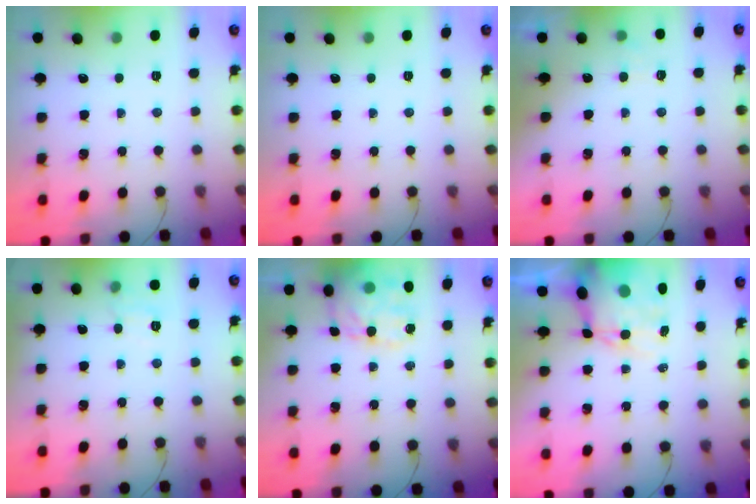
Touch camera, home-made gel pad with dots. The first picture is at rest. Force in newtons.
{"total": 0.0}
{"total": 1.6, "press": 1.2, "slide": 1.1}
{"total": 7.4, "press": 7.3, "slide": 1.6}
{"total": 14.1, "press": 13.7, "slide": 3.3}
{"total": 11.9, "press": 11.5, "slide": 2.8}